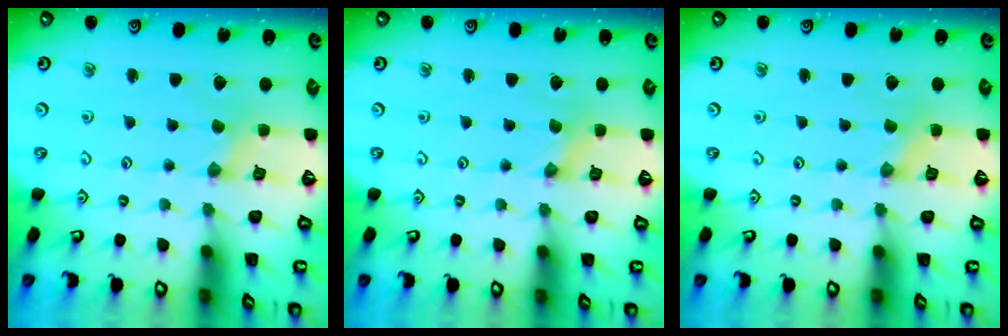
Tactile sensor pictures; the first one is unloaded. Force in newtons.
{"total": 0.0}
{"total": 0.9, "press": 0.9, "slide": 0.1}